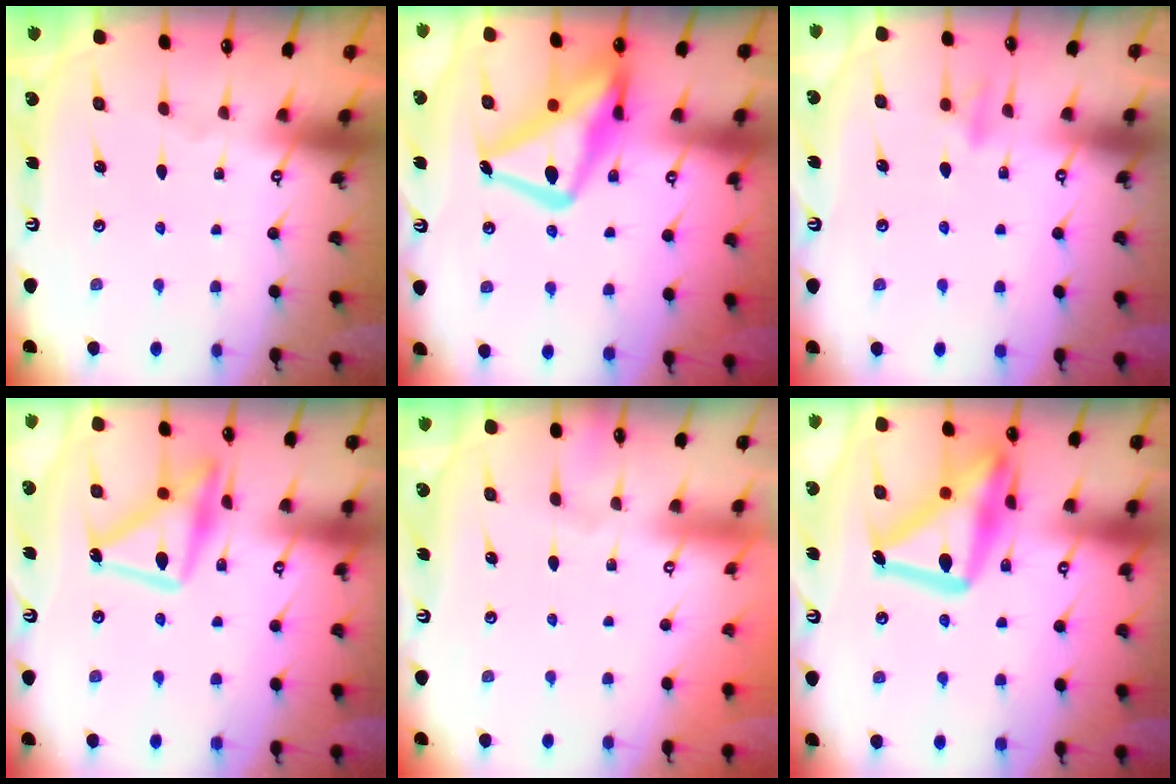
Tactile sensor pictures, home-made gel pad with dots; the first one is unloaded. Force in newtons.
{"total": 19.5, "press": 19.4, "slide": 1.8}
{"total": 9.1, "press": 9.0, "slide": 1.8}
{"total": 16.6, "press": 16.5, "slide": 1.1}
{"total": 3.9, "press": 3.9, "slide": 0.1}
{"total": 22.3, "press": 22.3, "slide": 1.6}